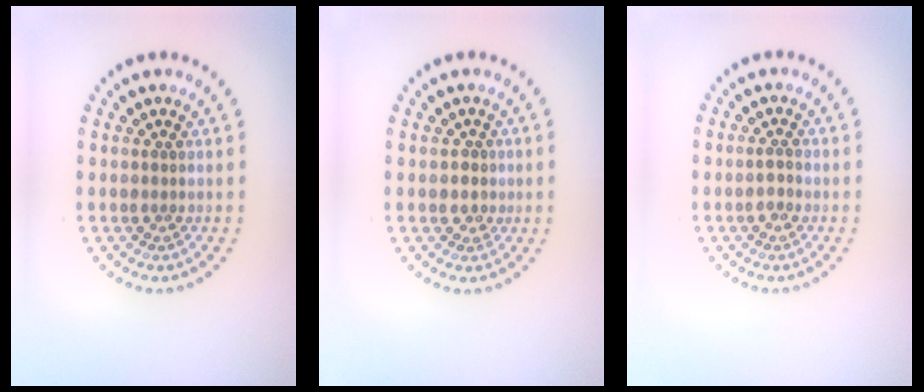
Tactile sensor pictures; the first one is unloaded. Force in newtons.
{"total": 1.5, "press": 1.3, "slide": 0.7}
{"total": 1.2, "press": 1.1, "slide": 0.3}